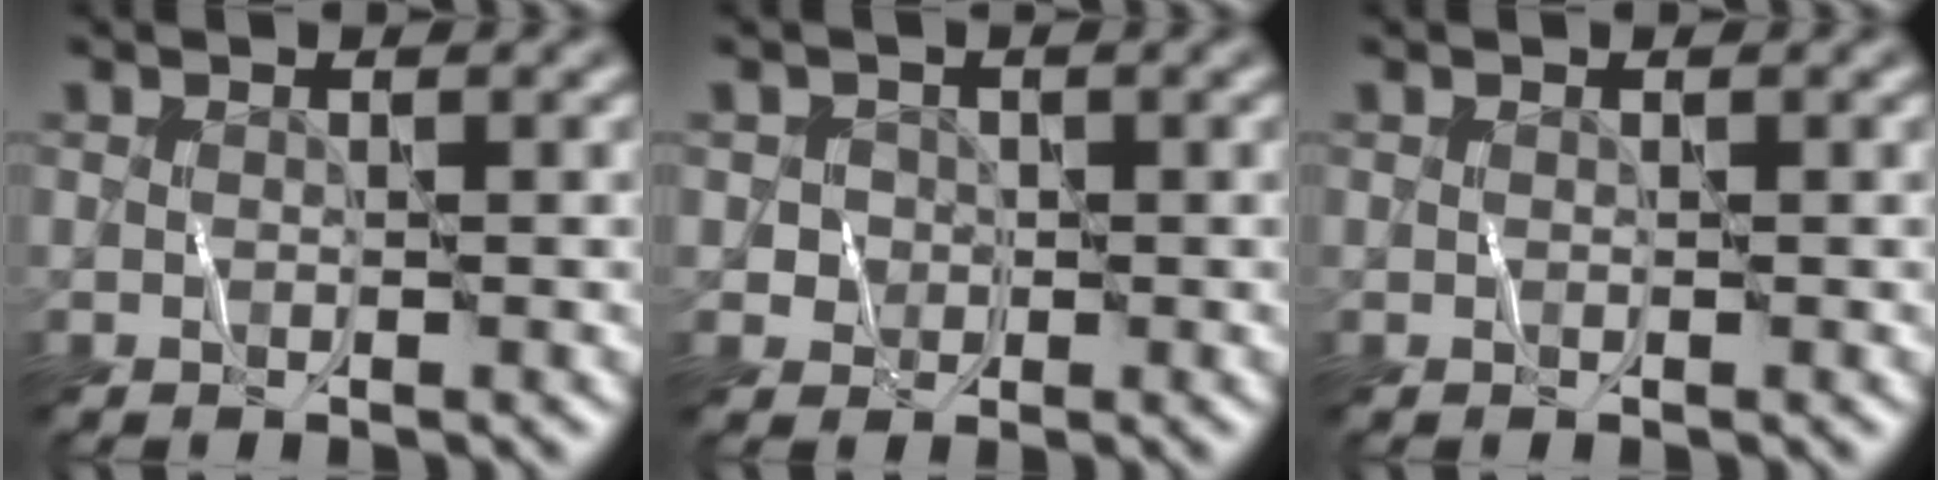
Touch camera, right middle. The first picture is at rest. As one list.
[{"total": 1.7, "force": [0.0, 1.7, -0.2], "torque": [0.027, 0.007, -0.006]}, {"total": 0.0}]